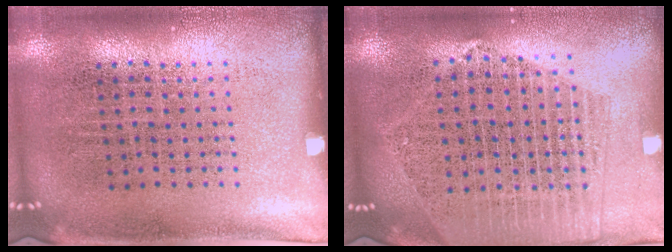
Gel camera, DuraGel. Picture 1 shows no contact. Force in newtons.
{"total": 2.1, "press": 2.0, "slide": 0.9}